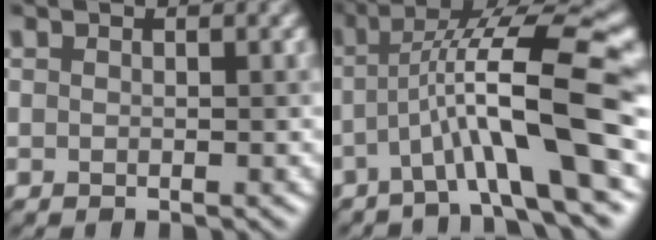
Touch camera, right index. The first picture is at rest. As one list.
[{"total": 9.6, "force": [-1.5, 1.6, 9.3], "torque": [-0.151, 0.018, -0.033]}]